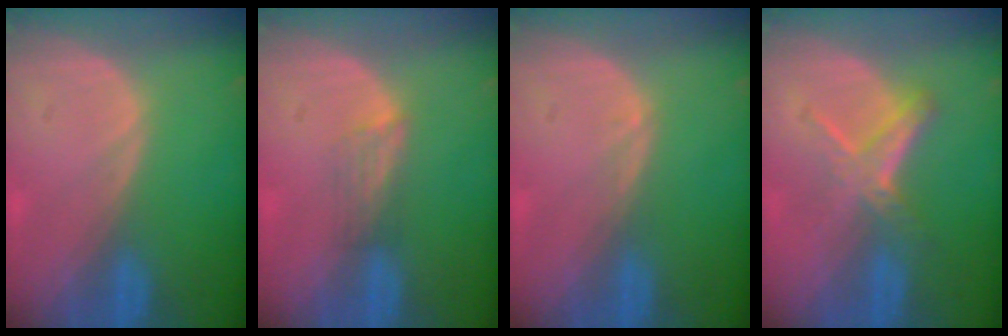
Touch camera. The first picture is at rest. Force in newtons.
{"total": 2.4, "press": 1.9, "slide": 1.5}
{"total": 0.8, "press": 0.7, "slide": 0.1}
{"total": 5.0, "press": 4.9, "slide": 0.8}